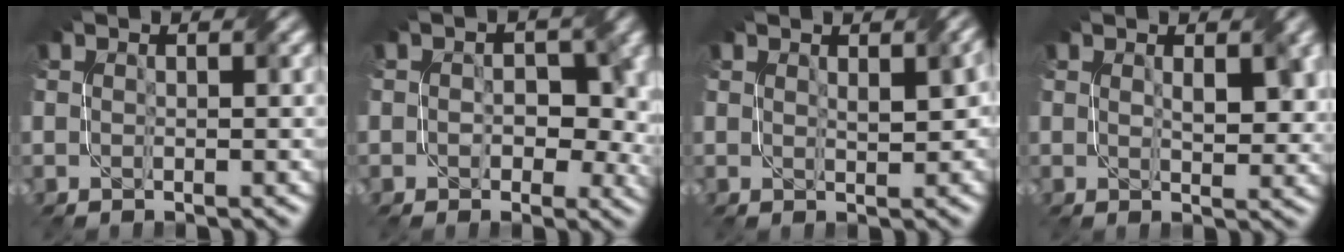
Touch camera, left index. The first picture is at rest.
{"total": 4.4, "force": [0.3, 3.2, 2.9], "torque": [-0.015, -0.003, 0.009]}
{"total": 2.2, "force": [0.9, 0.8, 1.8], "torque": [-0.021, 0.007, 0.024]}
{"total": 2.6, "force": [1.0, 1.0, 2.2], "torque": [-0.034, 0.001, 0.026]}